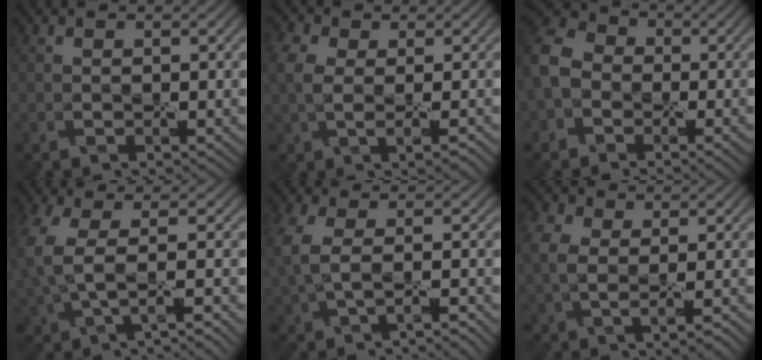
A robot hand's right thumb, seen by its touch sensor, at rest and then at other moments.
{"total": 4.8, "force": [0.2, 2.7, 3.9], "torque": [-0.087, 0.001, 0.008]}
{"total": 7.1, "force": [-1.8, 5.7, 3.9], "torque": [-0.096, 0.002, -0.050]}
{"total": 4.4, "force": [-0.2, 1.3, 4.2], "torque": [-0.109, -0.001, -0.005]}
{"total": 3.5, "force": [-0.3, 1.3, 3.2], "torque": [-0.094, -0.006, -0.004]}
{"total": 5.6, "force": [0.2, 3.4, 4.4], "torque": [-0.095, 0.006, 0.008]}